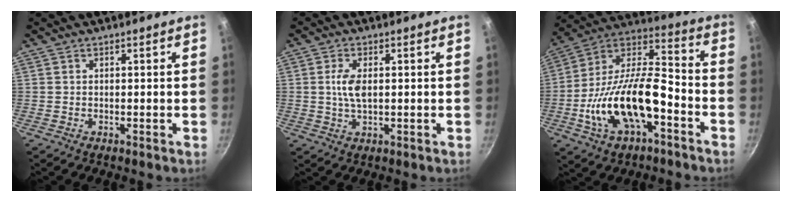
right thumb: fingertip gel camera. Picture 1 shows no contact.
{"total": 4.8, "force": [0.5, 2.4, 4.1], "torque": [-0.081, 0.002, 0.009]}
{"total": 21.5, "force": [-7.0, 10.0, 17.7], "torque": [-0.312, 0.051, -0.137]}